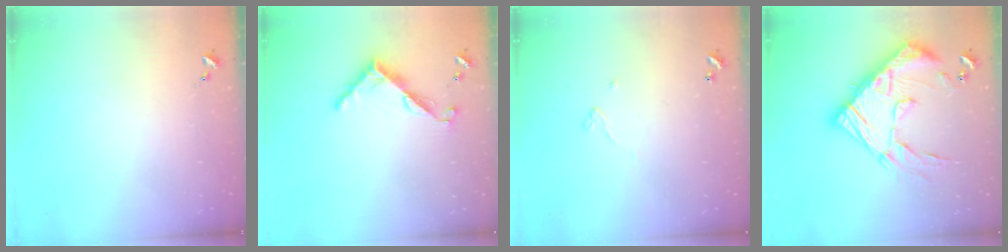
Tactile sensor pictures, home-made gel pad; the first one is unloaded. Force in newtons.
{"total": 7.2, "press": 7.2, "slide": 0.3}
{"total": 3.2, "press": 3.2, "slide": 0.1}
{"total": 24.5, "press": 24.4, "slide": 2.2}